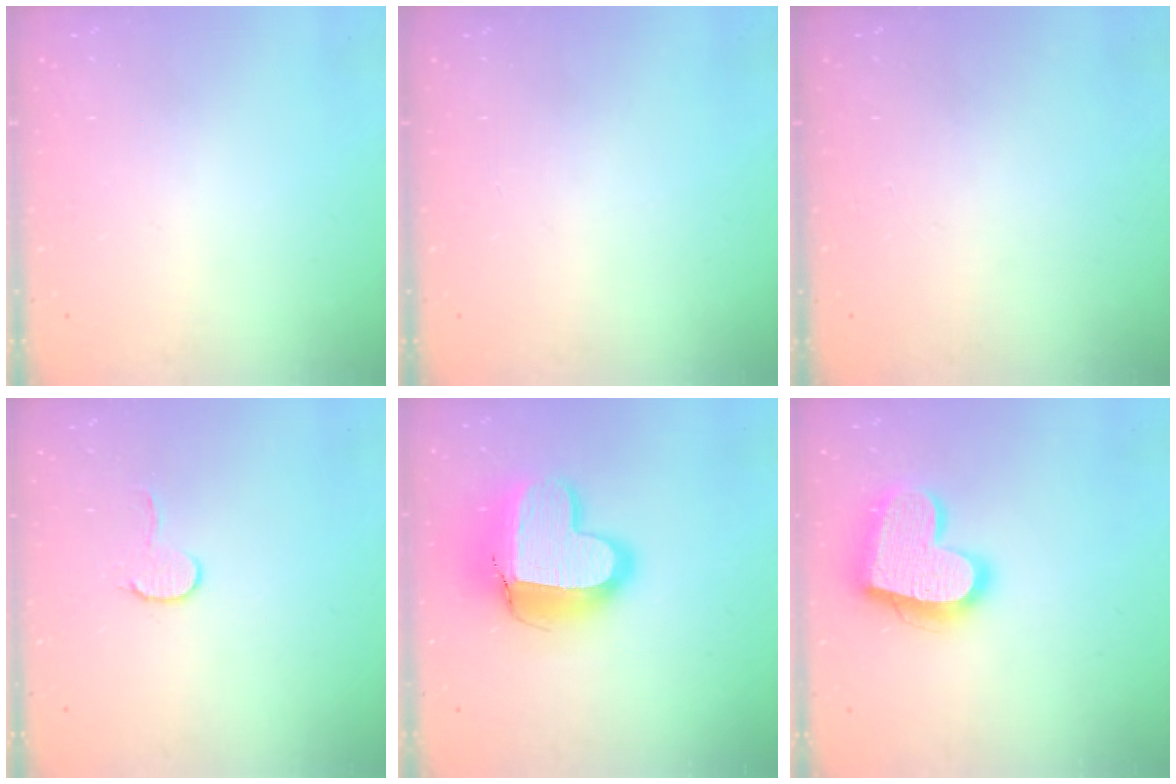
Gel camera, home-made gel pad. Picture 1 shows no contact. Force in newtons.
{"total": 0.0}
{"total": 0.0}
{"total": 5.9, "press": 5.9, "slide": 0.5}
{"total": 16.9, "press": 16.8, "slide": 1.4}
{"total": 20.3, "press": 20.3, "slide": 1.5}